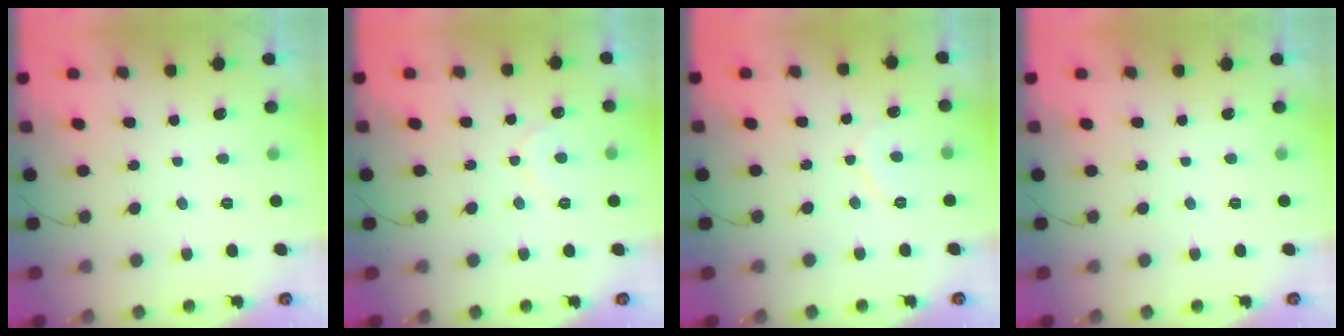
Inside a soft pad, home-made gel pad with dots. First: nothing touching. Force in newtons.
{"total": 6.2, "press": 6.2, "slide": 0.4}
{"total": 7.6, "press": 7.6, "slide": 0.7}
{"total": 1.8, "press": 1.8, "slide": 0.1}